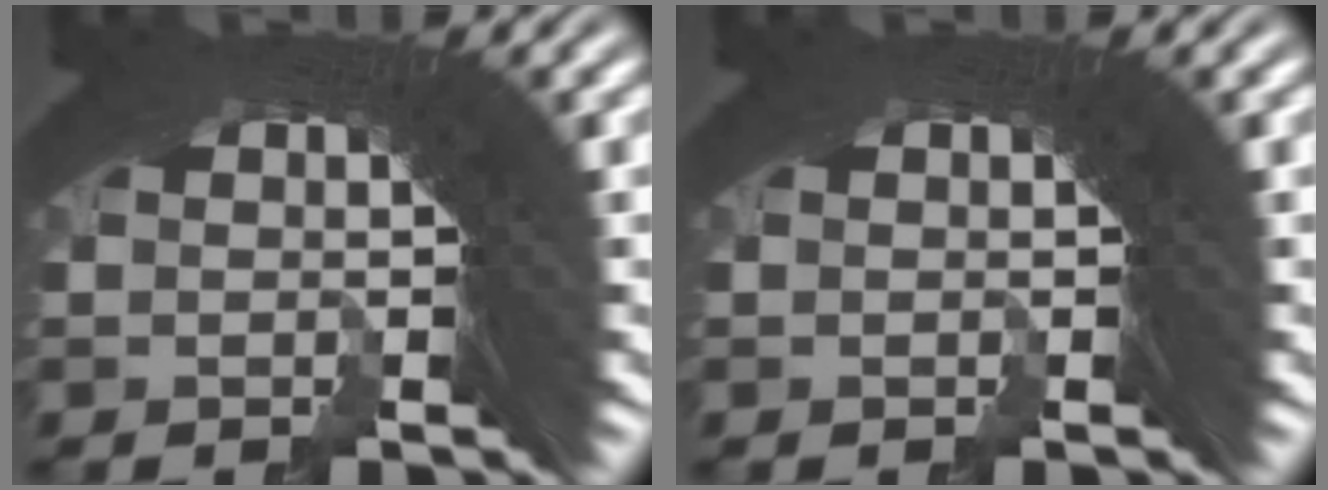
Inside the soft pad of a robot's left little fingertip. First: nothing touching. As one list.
[{"total": 0.0}]